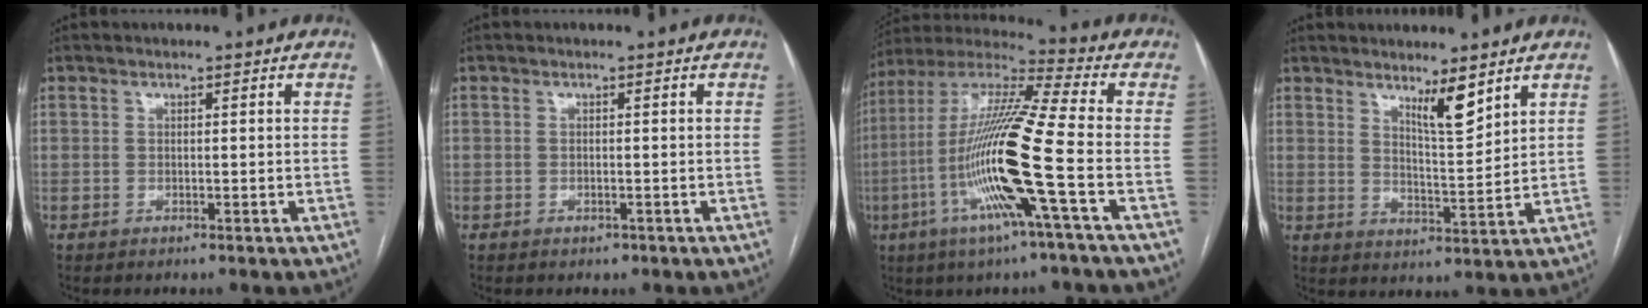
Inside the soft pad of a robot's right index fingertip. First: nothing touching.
{"total": 0.8, "force": [-0.4, 0.6, 0.3], "torque": [-0.006, 0.001, -0.005]}
{"total": 18.5, "force": [-5.1, -0.7, 17.8], "torque": [-0.355, -0.010, -0.109]}
{"total": 5.6, "force": [4.1, 0.6, 3.8], "torque": [-0.066, -0.016, 0.070]}